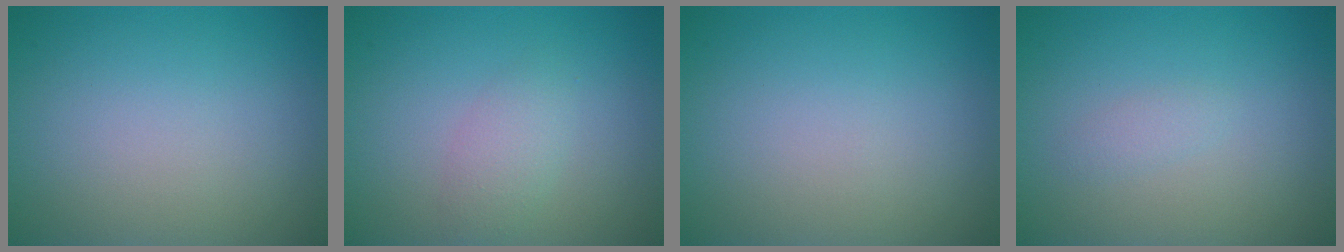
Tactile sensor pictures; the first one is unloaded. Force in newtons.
{"total": 1.9, "press": 1.9, "slide": 0.1}
{"total": 0.0}
{"total": 0.8, "press": 0.8, "slide": 0.1}